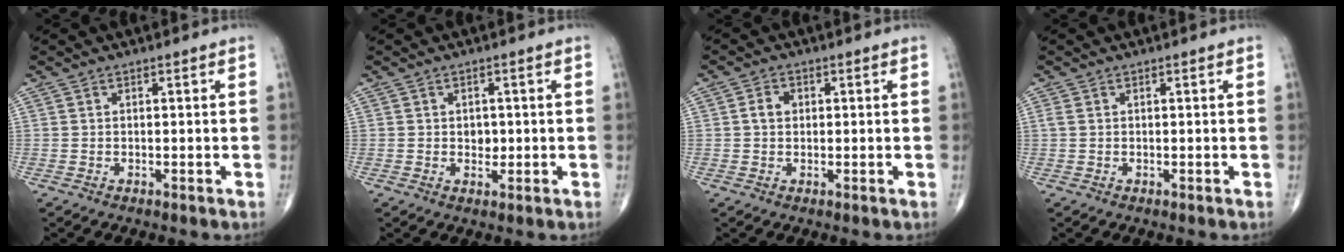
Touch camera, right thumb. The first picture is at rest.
{"total": 2.2, "force": [0.0, 1.7, 1.4], "torque": [-0.007, 0.002, 0.002]}
{"total": 2.7, "force": [0.3, 2.1, 1.7], "torque": [-0.025, 0.007, 0.004]}
{"total": 0.8, "force": [0.2, 0.5, 0.6], "torque": [-0.019, 0.007, 0.009]}